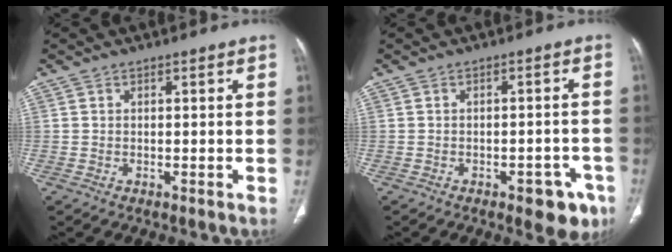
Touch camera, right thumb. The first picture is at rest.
{"total": 7.0, "force": [-3.8, 3.3, 4.8], "torque": [-0.032, 0.019, -0.043]}